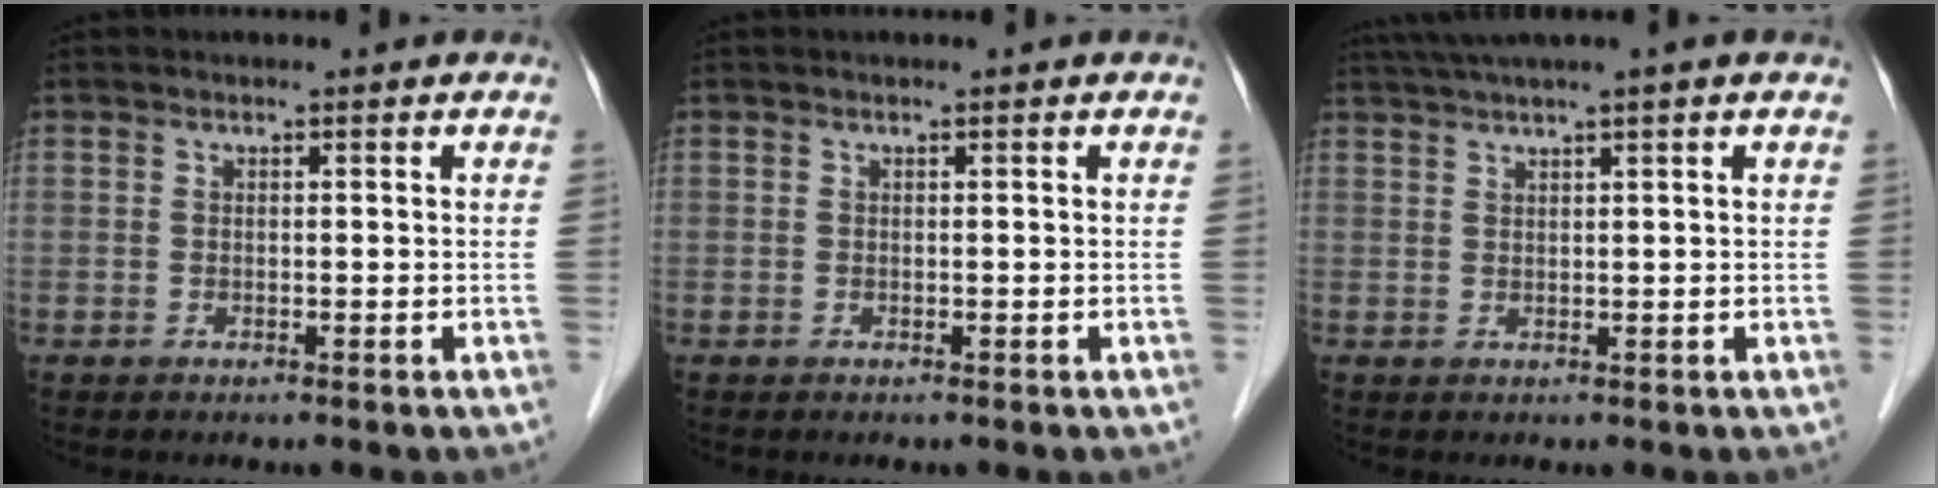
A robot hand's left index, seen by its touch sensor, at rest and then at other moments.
{"total": 0.0}
{"total": 5.3, "force": [4.0, -1.3, 3.3], "torque": [-0.055, 0.028, 0.071]}